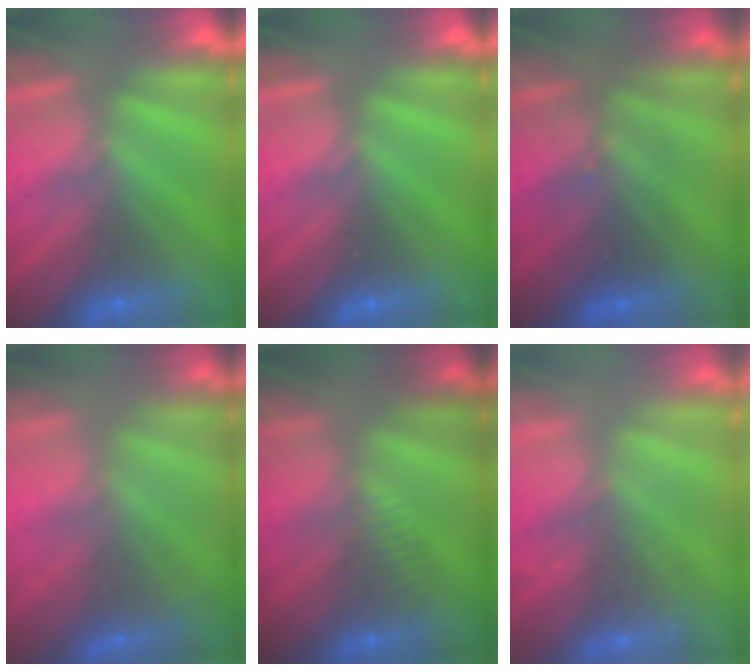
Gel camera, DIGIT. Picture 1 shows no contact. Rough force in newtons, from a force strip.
{"total": 0.0}
{"total": 2.3}
{"total": 1.7}
{"total": 2.8}
{"total": 2.1}